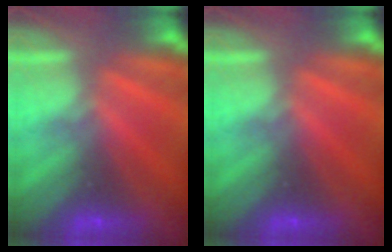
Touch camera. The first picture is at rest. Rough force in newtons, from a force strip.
{"total": 0.0}